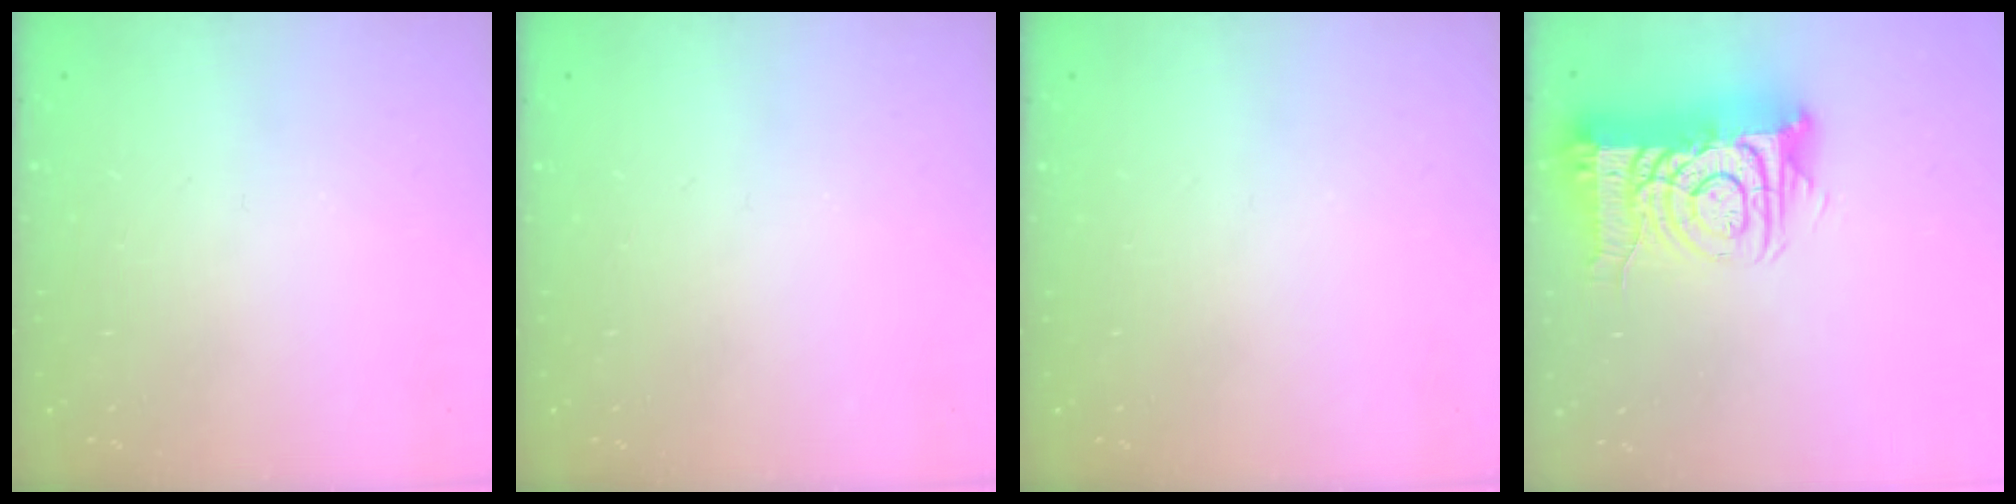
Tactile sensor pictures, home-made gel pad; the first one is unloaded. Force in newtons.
{"total": 0.0}
{"total": 0.0}
{"total": 15.4, "press": 15.4, "slide": 1.3}